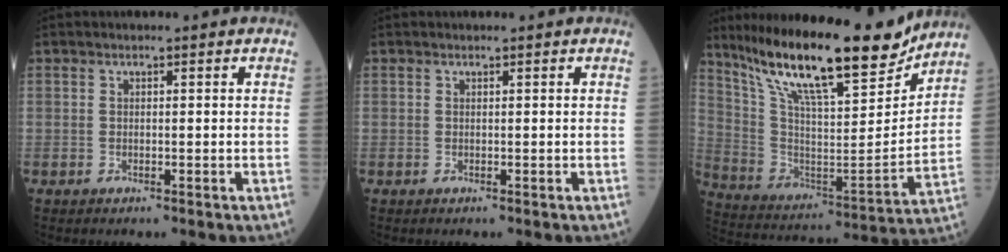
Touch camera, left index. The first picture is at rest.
{"total": 0.0}
{"total": 23.3, "force": [18.4, 3.9, 13.8], "torque": [-0.251, -0.010, 0.307]}